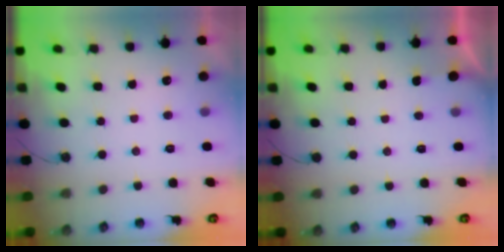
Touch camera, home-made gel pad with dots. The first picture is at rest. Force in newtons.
{"total": 0.7, "press": 0.7, "slide": 0.1}